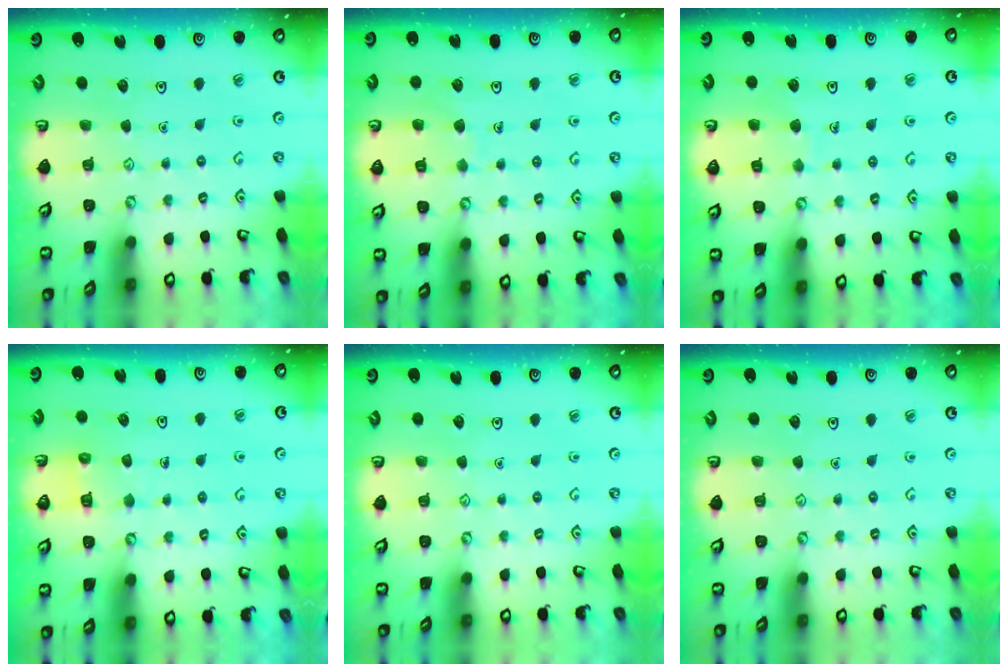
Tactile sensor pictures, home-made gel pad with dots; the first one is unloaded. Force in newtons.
{"total": 5.6, "press": 5.6, "slide": 0.2}
{"total": 5.6, "press": 5.6, "slide": 0.2}
{"total": 4.6, "press": 4.6, "slide": 0.3}
{"total": 0.0}
{"total": 0.0}